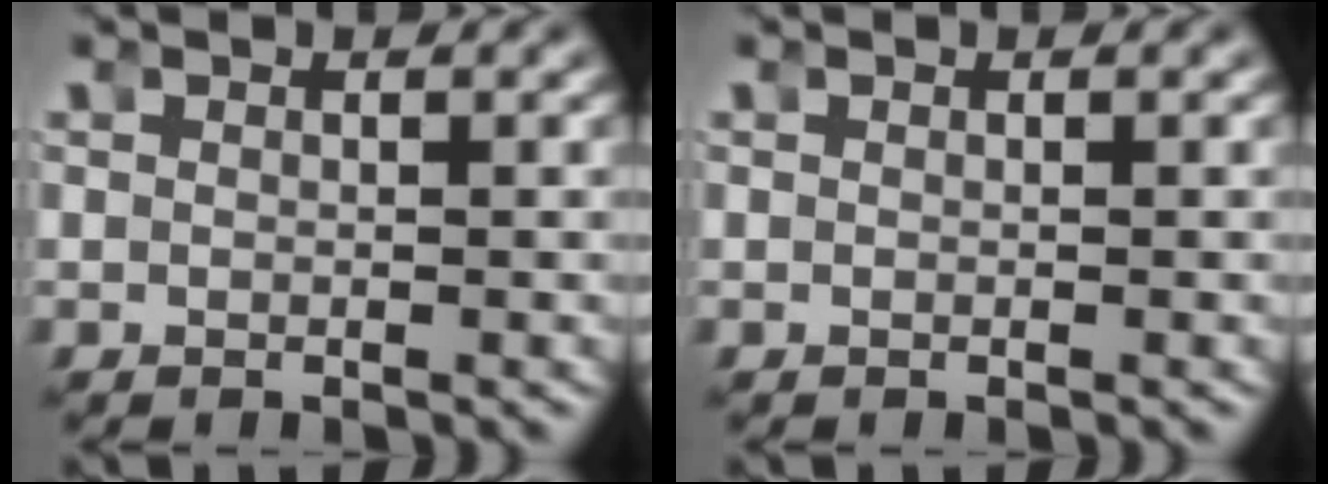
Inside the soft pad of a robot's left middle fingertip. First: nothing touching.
{"total": 0.0}